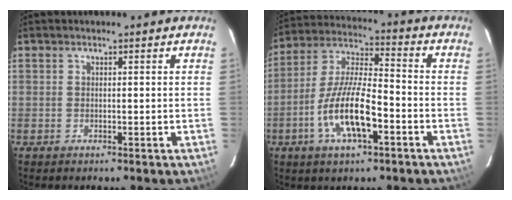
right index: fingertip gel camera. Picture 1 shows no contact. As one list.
[{"total": 13.3, "force": [-5.4, 4.1, 11.5], "torque": [-0.239, -0.005, -0.102]}]